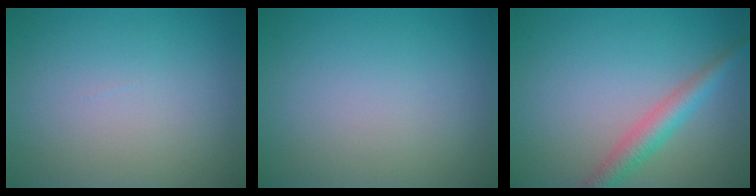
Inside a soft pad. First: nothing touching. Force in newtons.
{"total": 0.0}
{"total": 3.2, "press": 3.2, "slide": 0.1}